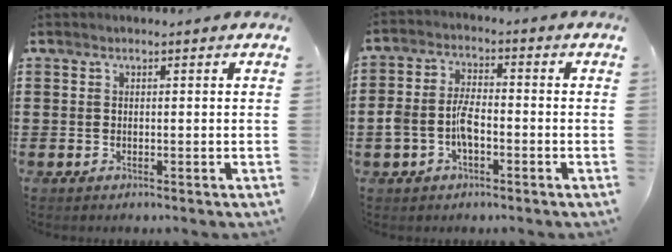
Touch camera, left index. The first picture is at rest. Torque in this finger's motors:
{"motor_torque": [0.60, 0.28, 0.38, 0.12]}